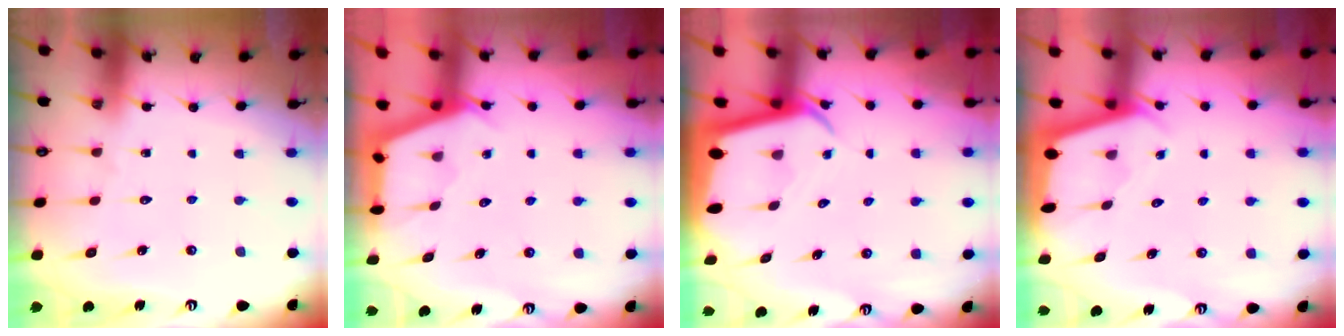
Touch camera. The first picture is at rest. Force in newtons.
{"total": 2.8, "press": 2.8, "slide": 0.3}
{"total": 3.4, "press": 3.4, "slide": 0.3}
{"total": 2.2, "press": 2.2, "slide": 0.2}